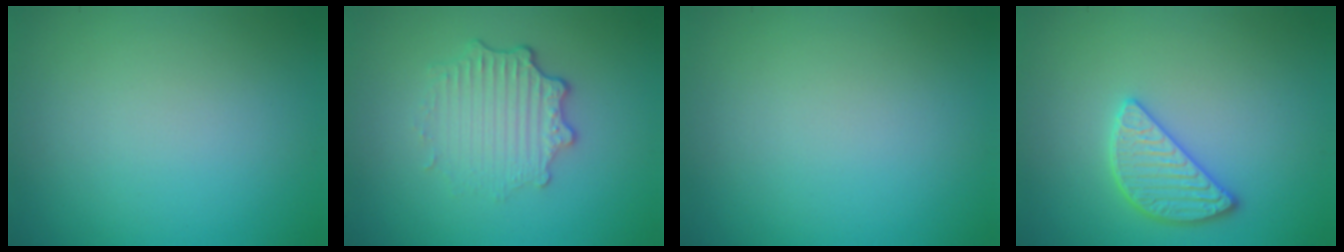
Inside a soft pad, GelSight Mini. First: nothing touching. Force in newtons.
{"total": 3.5, "press": 2.8, "slide": 2.2}
{"total": 0.0}
{"total": 2.8, "press": 2.8, "slide": 0.6}